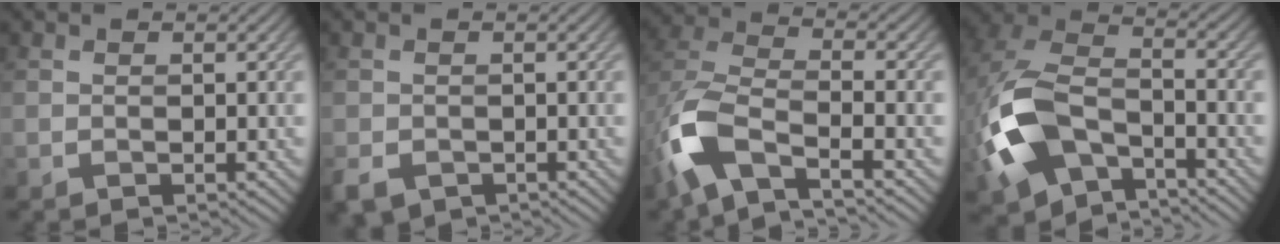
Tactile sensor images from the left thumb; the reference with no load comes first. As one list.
[{"total": 3.2, "force": [-1.8, 2.2, 1.4], "torque": [-0.033, -0.010, -0.037]}, {"total": 9.6, "force": [-4.9, 3.9, 7.3], "torque": [-0.169, -0.006, -0.114]}, {"total": 13.4, "force": [-5.1, 7.8, 9.6], "torque": [-0.244, -0.015, -0.110]}]